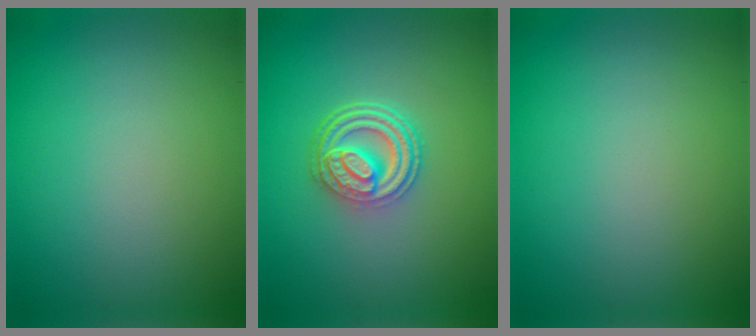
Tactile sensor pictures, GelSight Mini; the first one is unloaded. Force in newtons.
{"total": 4.9, "press": 3.8, "slide": 3.1}
{"total": 0.0}